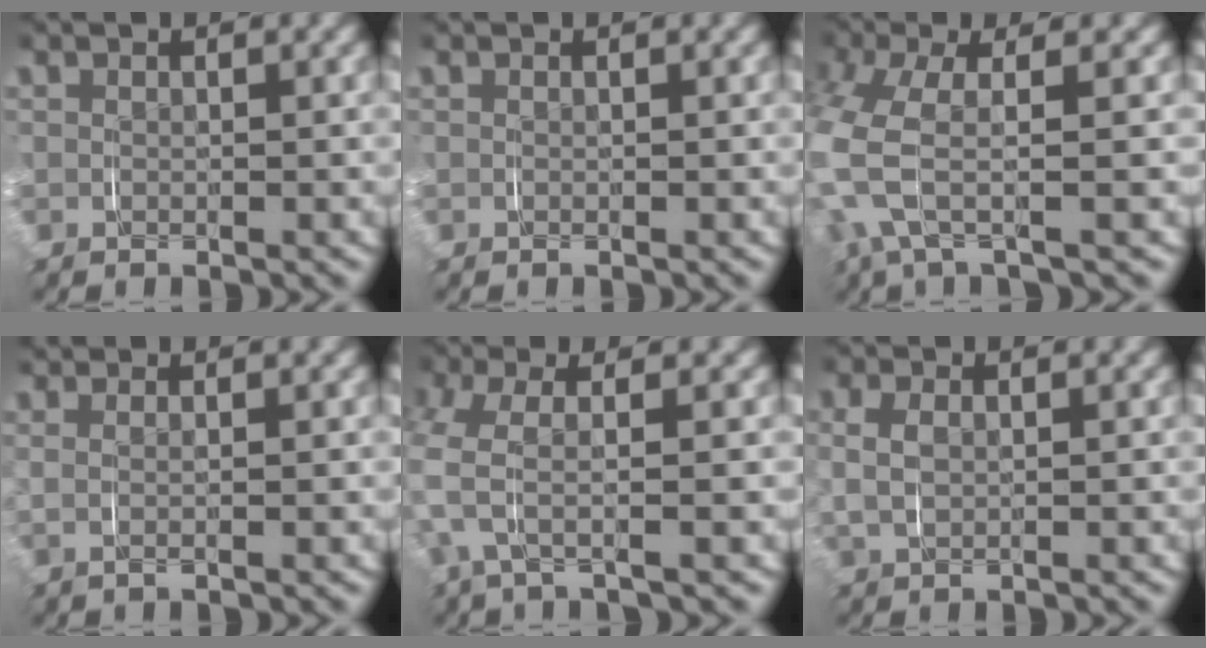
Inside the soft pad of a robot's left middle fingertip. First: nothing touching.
{"total": 0.0}
{"total": 6.3, "force": [0.4, 3.3, 5.3], "torque": [-0.156, -0.003, 0.003]}
{"total": 1.6, "force": [0.9, 0.0, 1.3], "torque": [-0.023, 0.011, 0.009]}
{"total": 4.5, "force": [1.1, 1.9, 3.9], "torque": [-0.104, 0.015, 0.008]}
{"total": 2.7, "force": [0.6, 1.9, 1.8], "torque": [-0.052, 0.004, 0.013]}